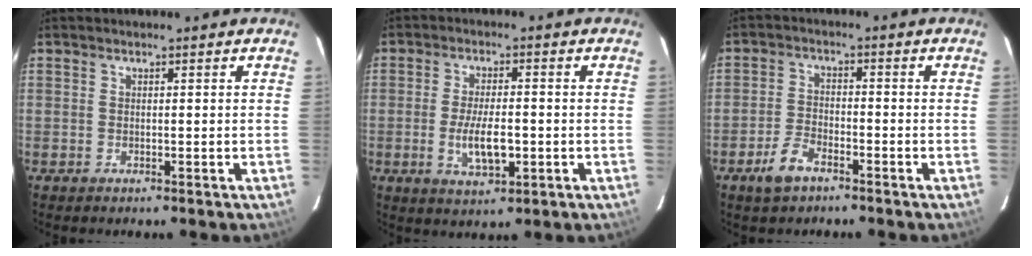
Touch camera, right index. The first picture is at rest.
{"total": 7.5, "force": [-1.7, 2.8, 6.8], "torque": [-0.135, -0.008, -0.026]}
{"total": 5.4, "force": [-3.8, 2.4, 3.1], "torque": [-0.079, 0.000, -0.071]}